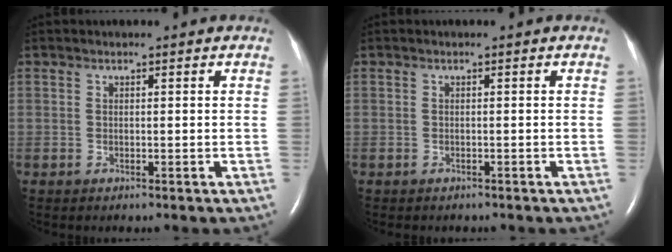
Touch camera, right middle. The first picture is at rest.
{"total": 1.4, "force": [-1.2, 0.6, 0.4], "torque": [-0.015, -0.001, -0.013]}